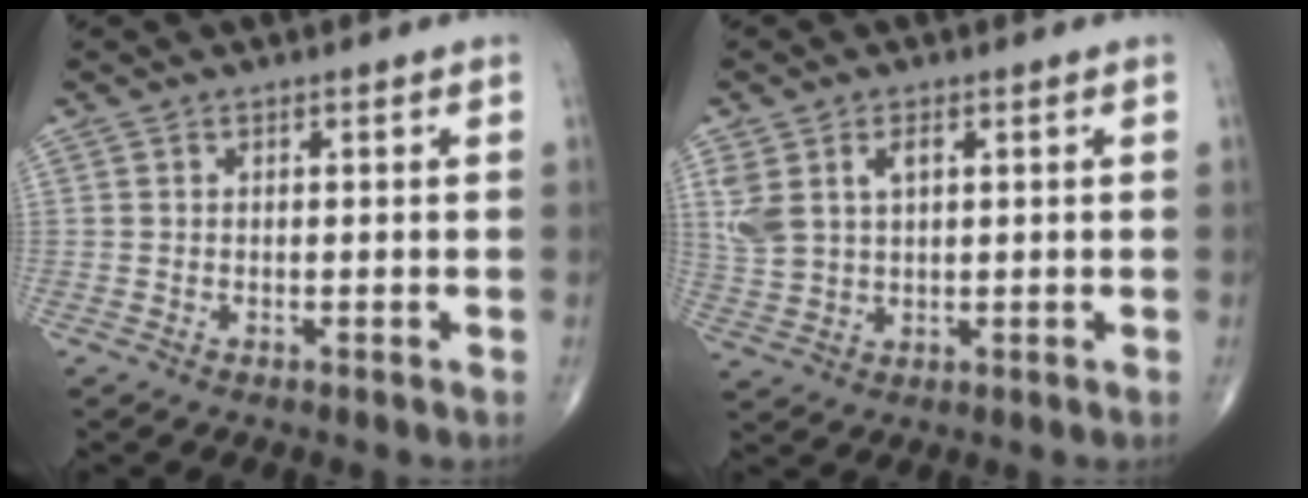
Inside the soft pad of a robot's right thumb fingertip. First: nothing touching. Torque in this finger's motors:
{"motor_torque": [0.04, 0.16, 0.61, 0.39, 0.16]}